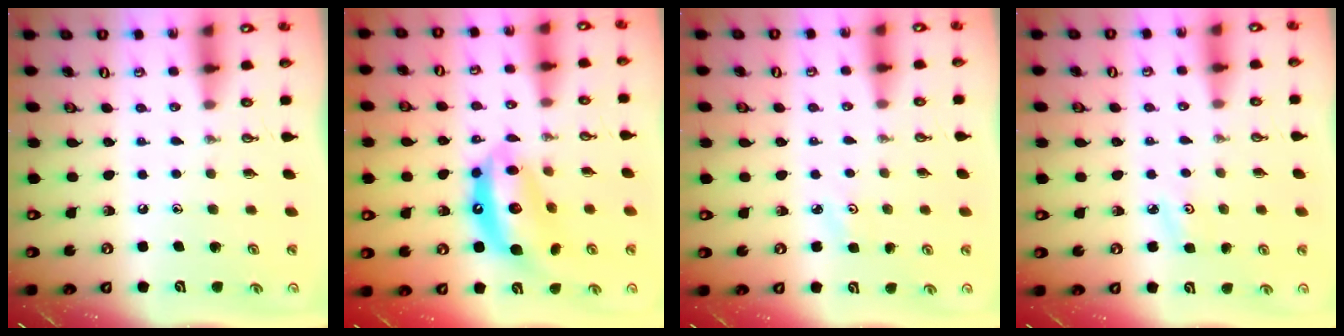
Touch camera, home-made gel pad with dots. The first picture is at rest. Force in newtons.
{"total": 13.5, "press": 13.5, "slide": 1.2}
{"total": 2.1, "press": 2.1, "slide": 0.3}
{"total": 3.0, "press": 3.0, "slide": 0.4}